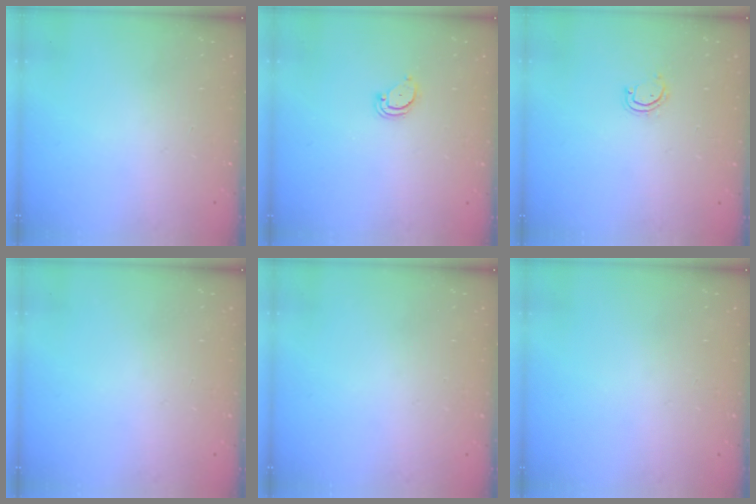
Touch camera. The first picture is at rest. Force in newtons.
{"total": 2.1, "press": 2.1, "slide": 0.1}
{"total": 3.4, "press": 3.4, "slide": 0.2}
{"total": 0.0}
{"total": 0.0}
{"total": 0.0}